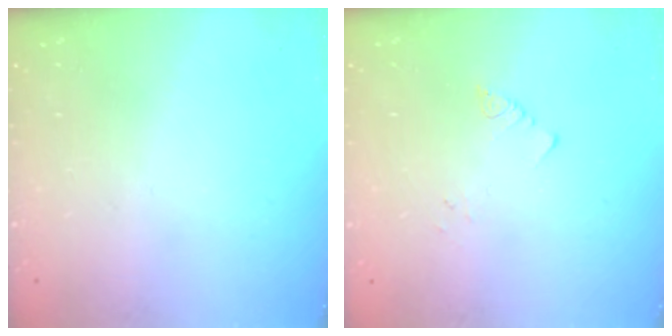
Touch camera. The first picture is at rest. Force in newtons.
{"total": 1.3, "press": 1.2, "slide": 0.1}